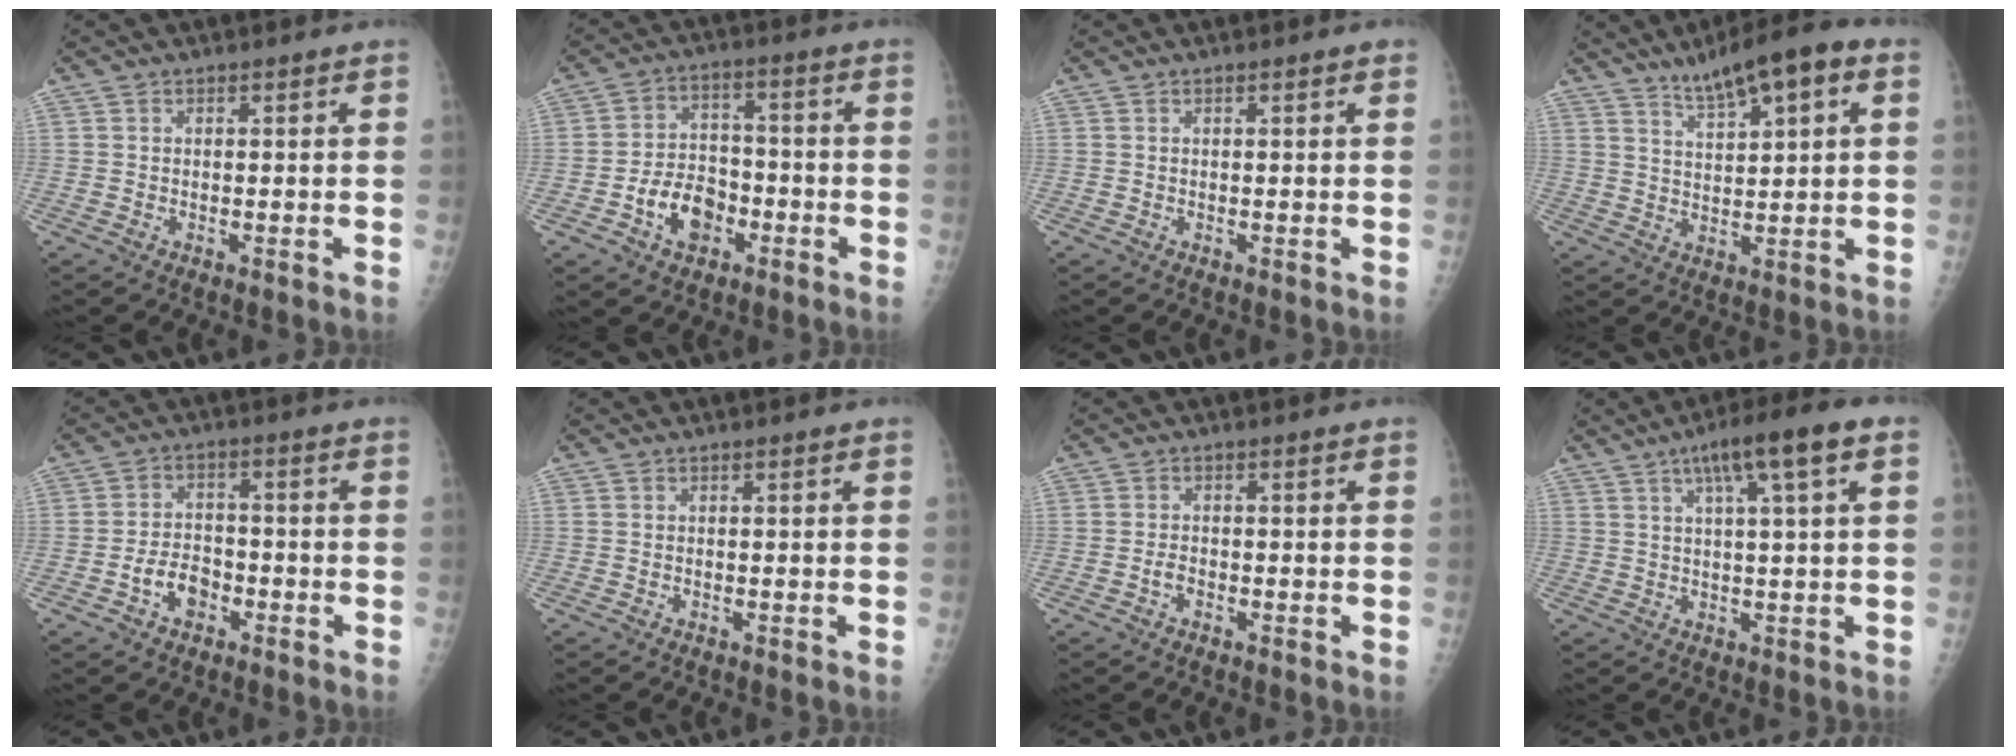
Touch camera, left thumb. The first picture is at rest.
{"total": 9.1, "force": [-3.9, 6.4, 5.2], "torque": [-0.060, 0.032, -0.067]}
{"total": 0.5, "force": [0.2, 0.0, 0.5], "torque": [-0.009, 0.001, 0.001]}
{"total": 10.4, "force": [5.7, 2.6, 8.4], "torque": [-0.119, -0.004, 0.089]}
{"total": 5.7, "force": [-2.7, 3.9, 3.2], "torque": [-0.040, 0.029, -0.048]}
{"total": 0.0}
{"total": 1.5, "force": [-0.8, 0.9, 0.9], "torque": [-0.013, 0.008, -0.016]}
{"total": 9.8, "force": [4.4, 0.9, 8.8], "torque": [-0.147, 0.012, 0.065]}